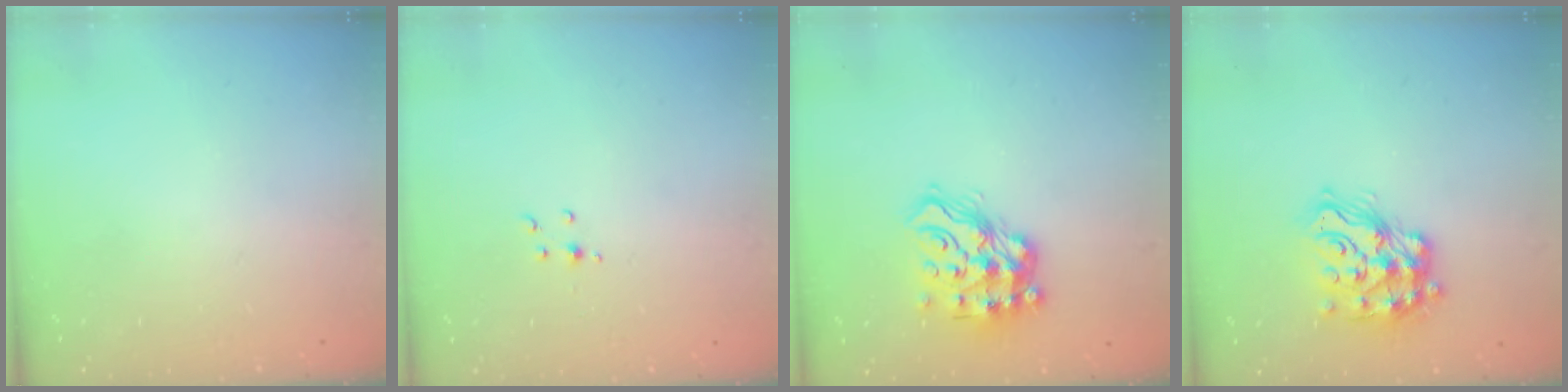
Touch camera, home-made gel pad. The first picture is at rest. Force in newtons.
{"total": 3.5, "press": 3.4, "slide": 0.8}
{"total": 15.6, "press": 15.5, "slide": 1.6}
{"total": 16.0, "press": 15.9, "slide": 1.0}